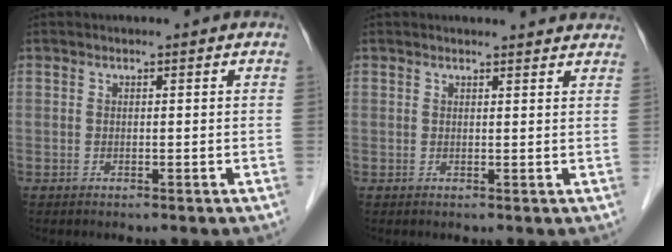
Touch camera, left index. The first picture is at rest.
{"total": 5.4, "force": [5.3, 0.8, 1.0], "torque": [-0.006, 0.007, 0.045]}